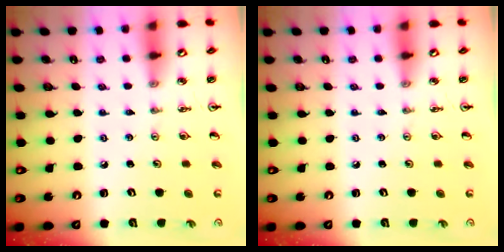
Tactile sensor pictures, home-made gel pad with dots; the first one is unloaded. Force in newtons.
{"total": 0.0}